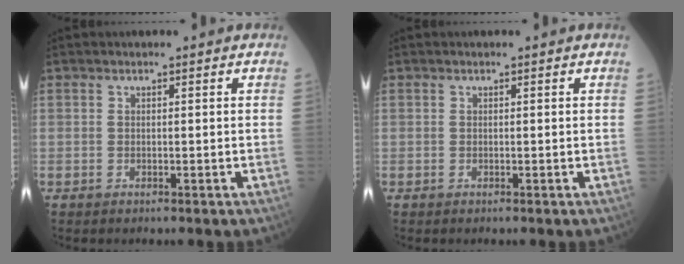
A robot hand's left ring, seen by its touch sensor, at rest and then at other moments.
{"total": 0.0}